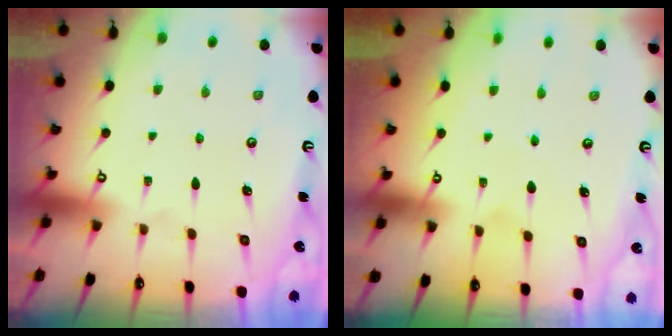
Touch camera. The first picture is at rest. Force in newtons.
{"total": 3.2, "press": 3.2, "slide": 0.2}